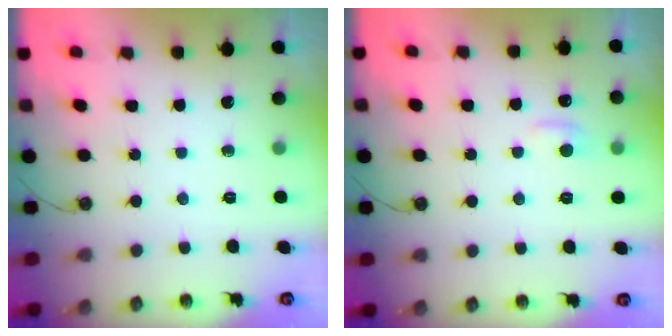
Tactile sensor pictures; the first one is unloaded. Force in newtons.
{"total": 0.9, "press": 0.7, "slide": 0.6}